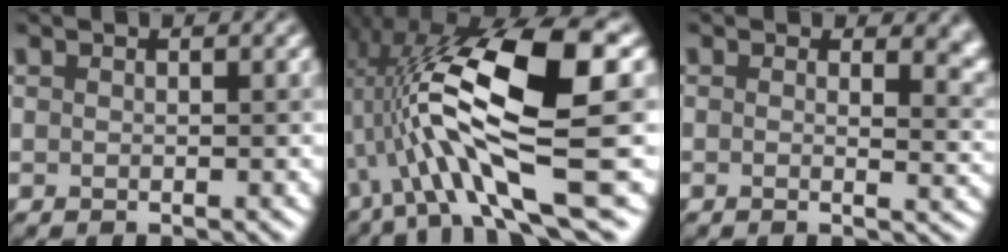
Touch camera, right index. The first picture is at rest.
{"total": 12.4, "force": [0.4, 3.1, 12.0], "torque": [-0.210, 0.007, 0.010]}
{"total": 6.1, "force": [1.9, 3.2, 4.8], "torque": [-0.024, 0.006, 0.006]}